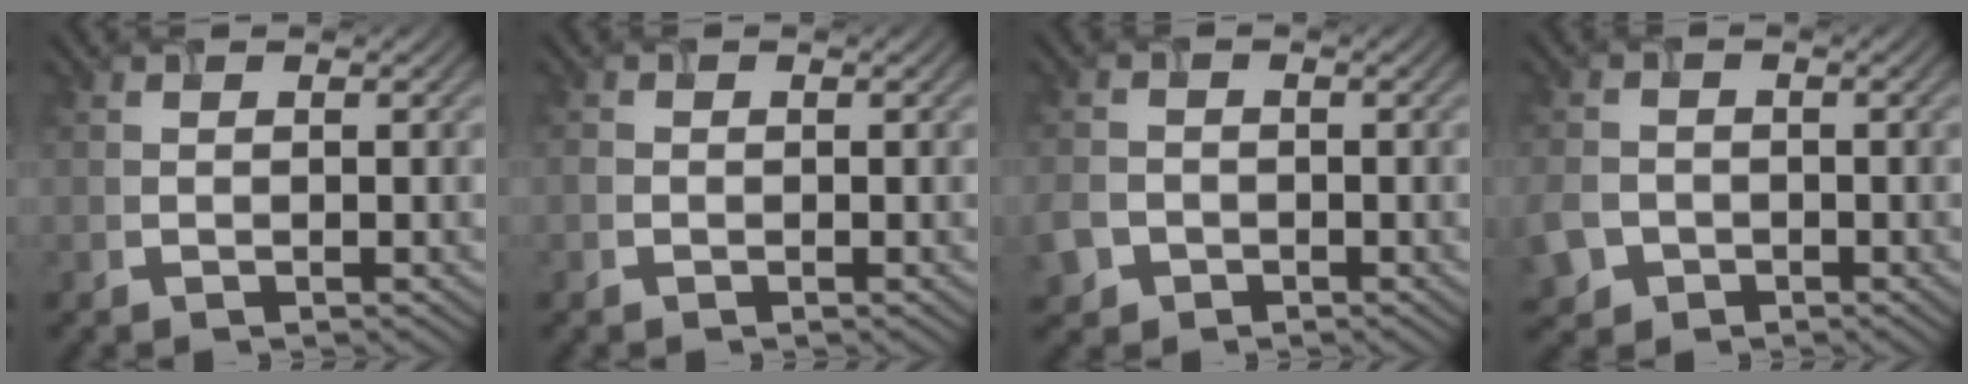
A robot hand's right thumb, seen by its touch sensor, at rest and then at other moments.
{"total": 0.7, "force": [-0.3, 0.6, 0.2], "torque": [-0.006, -0.003, -0.008]}
{"total": 3.5, "force": [-1.6, 2.8, 1.4], "torque": [-0.043, -0.008, -0.037]}
{"total": 4.4, "force": [-1.8, 3.6, 1.9], "torque": [-0.059, -0.011, -0.042]}